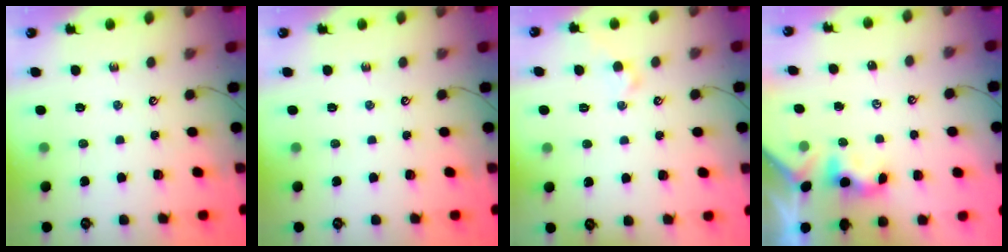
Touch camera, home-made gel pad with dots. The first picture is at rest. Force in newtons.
{"total": 0.0}
{"total": 1.4, "press": 1.4, "slide": 0.1}
{"total": 0.6, "press": 0.4, "slide": 0.3}